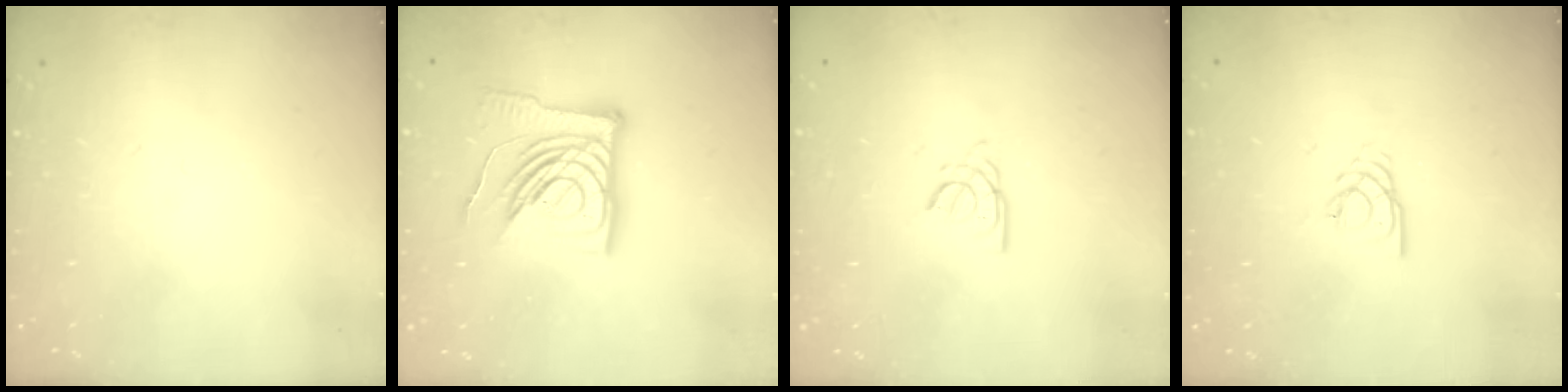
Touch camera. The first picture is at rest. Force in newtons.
{"total": 19.8, "press": 19.7, "slide": 2.5}
{"total": 3.3, "press": 3.3, "slide": 0.3}
{"total": 2.1, "press": 2.1, "slide": 0.3}